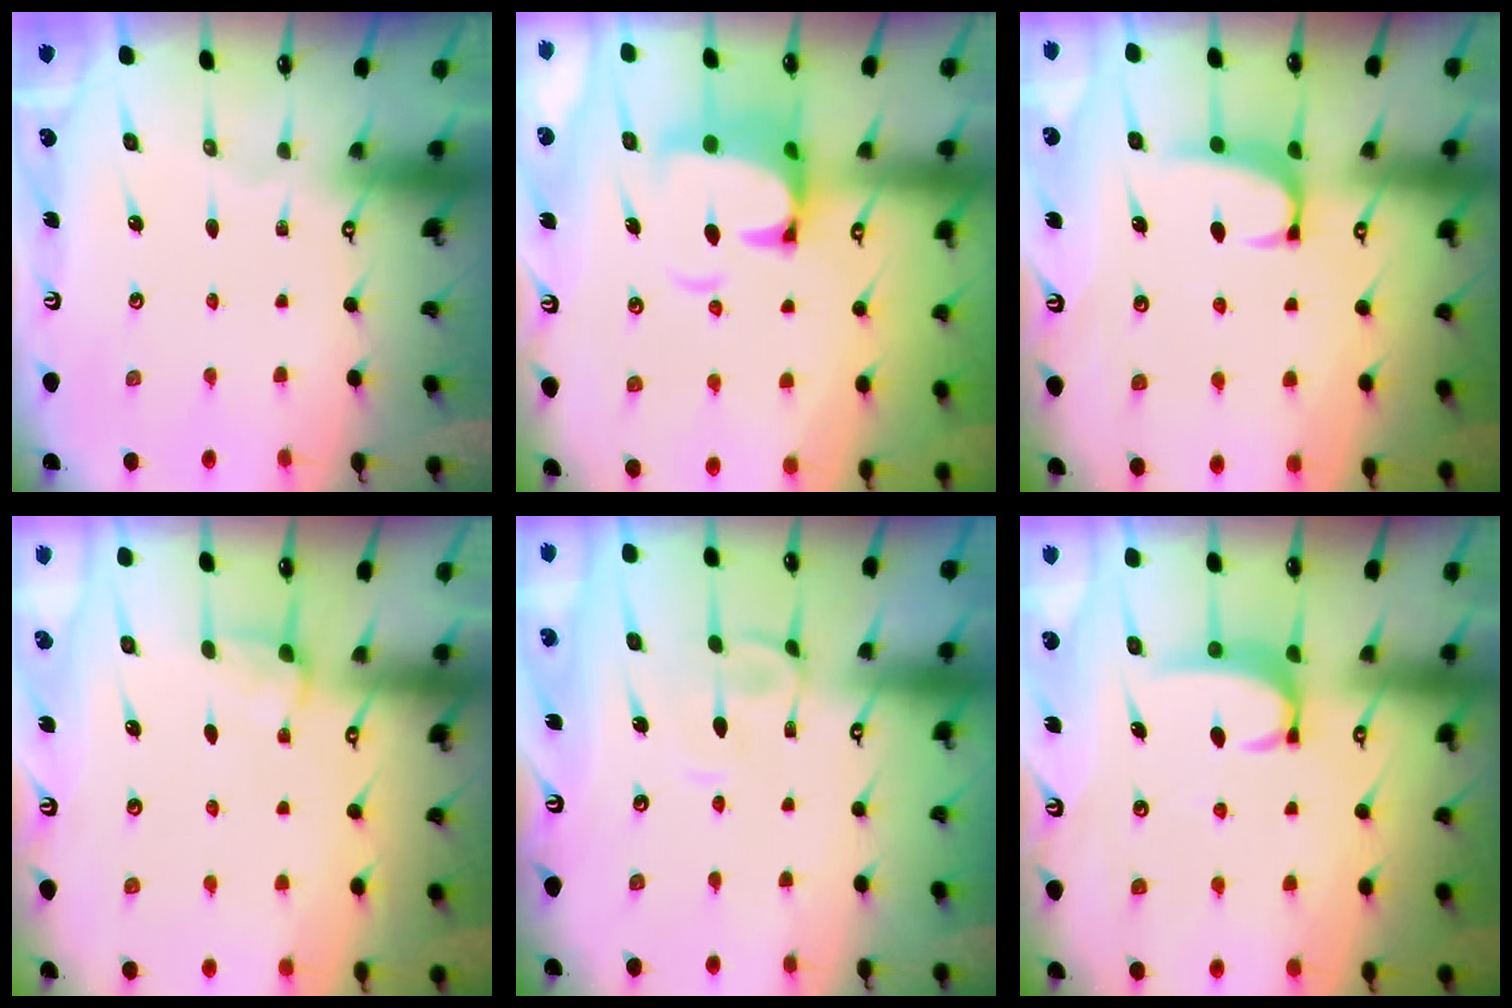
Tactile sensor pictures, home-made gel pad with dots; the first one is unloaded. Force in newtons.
{"total": 4.7, "press": 4.5, "slide": 1.4}
{"total": 1.2, "press": 0.9, "slide": 0.7}
{"total": 2.5, "press": 2.5, "slide": 0.6}
{"total": 2.5, "press": 2.4, "slide": 0.8}
{"total": 3.4, "press": 3.3, "slide": 0.4}